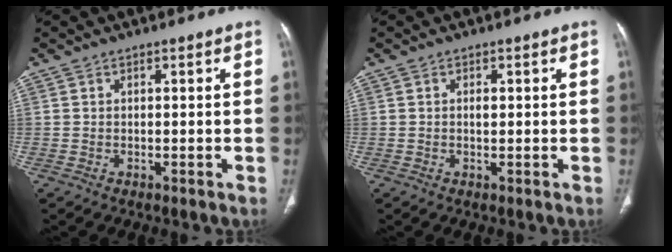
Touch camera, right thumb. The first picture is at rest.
{"total": 0.9, "force": [0.1, 0.4, 0.8], "torque": [-0.016, -0.001, 0.003]}